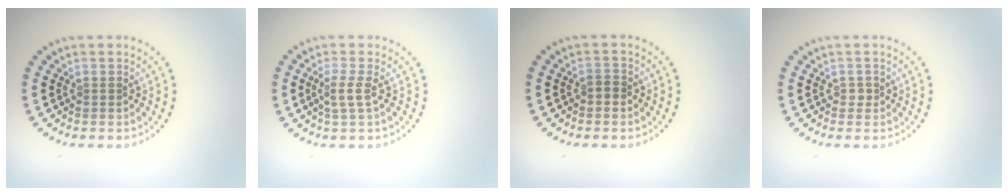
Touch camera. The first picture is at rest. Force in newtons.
{"total": 1.7, "press": 1.3, "slide": 1.1}
{"total": 0.8, "press": 0.8, "slide": 0.3}
{"total": 0.5, "press": 0.4, "slide": 0.3}